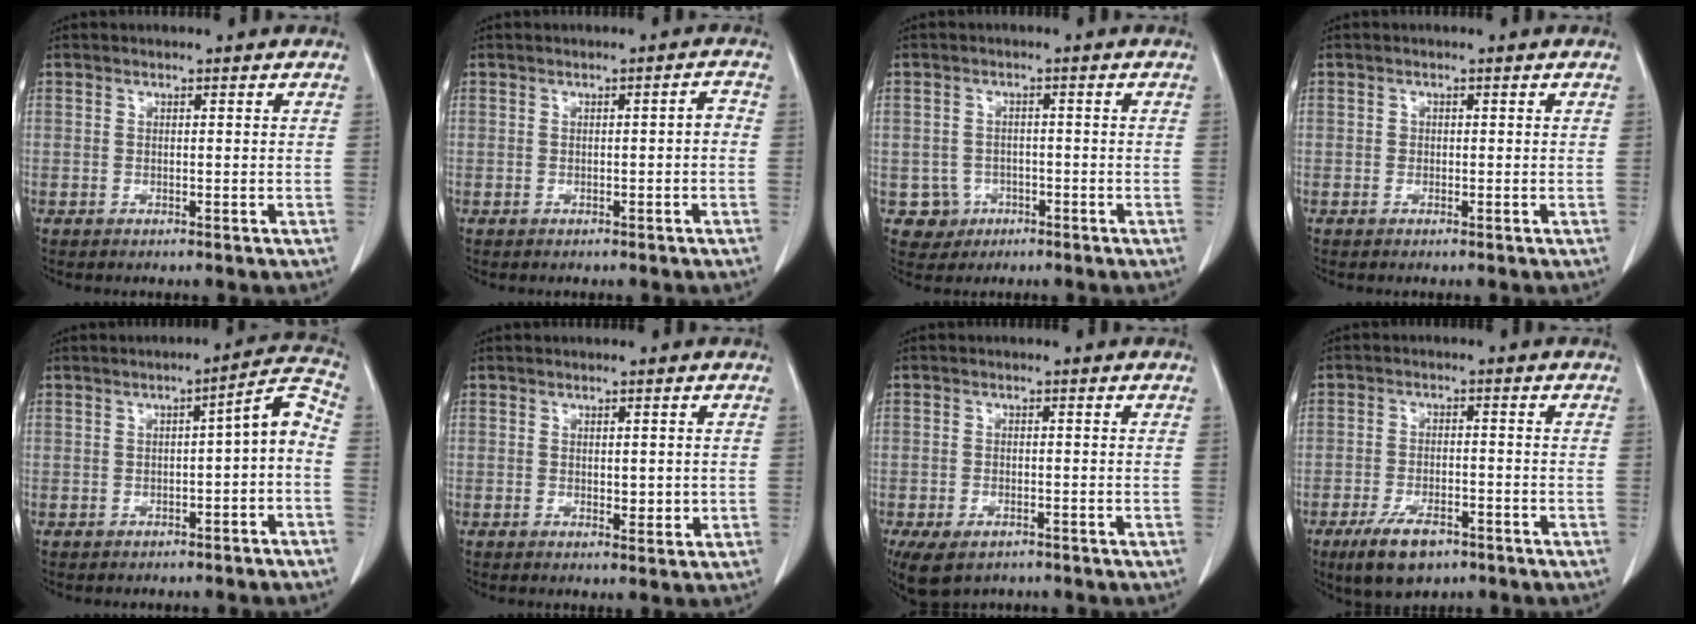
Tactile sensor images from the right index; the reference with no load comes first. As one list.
[{"total": 1.8, "force": [-0.2, 0.4, 1.8], "torque": [-0.026, 0.006, -0.002]}, {"total": 4.0, "force": [-1.1, 3.9, -0.1], "torque": [0.010, 0.012, -0.013]}, {"total": 0.7, "force": [0.0, 0.6, 0.2], "torque": [0.001, 0.002, 0.000]}, {"total": 5.7, "force": [-1.1, 0.9, 5.6], "torque": [-0.068, 0.027, -0.017]}, {"total": 2.6, "force": [0.1, 1.3, 2.3], "torque": [-0.031, -0.006, 0.006]}, {"total": 6.9, "force": [-4.2, 4.0, 3.7], "torque": [-0.073, -0.010, -0.064]}, {"total": 7.1, "force": [-4.5, 3.1, 4.5], "torque": [-0.088, -0.007, -0.073]}]